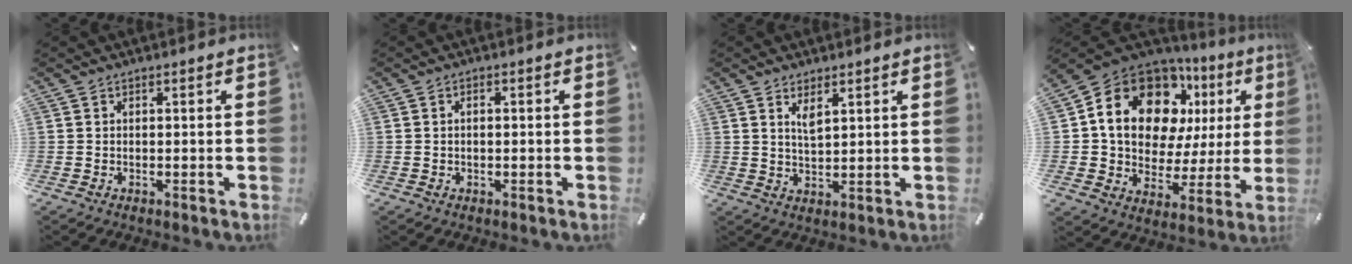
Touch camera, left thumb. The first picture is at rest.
{"total": 1.0, "force": [0.0, 0.5, 0.9], "torque": [-0.018, 0.003, 0.000]}
{"total": 3.8, "force": [2.5, 1.3, 2.4], "torque": [-0.045, -0.009, 0.044]}
{"total": 20.0, "force": [8.3, 13.7, 11.9], "torque": [-0.207, -0.044, 0.144]}